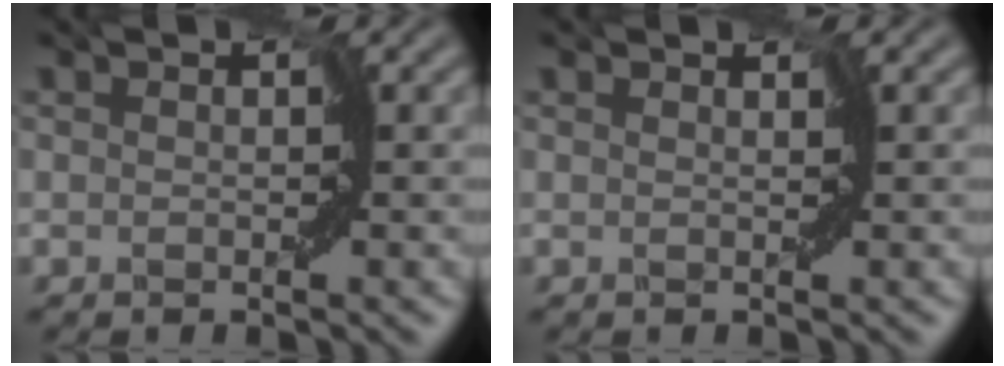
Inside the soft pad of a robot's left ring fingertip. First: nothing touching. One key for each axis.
{"total": 0.0}